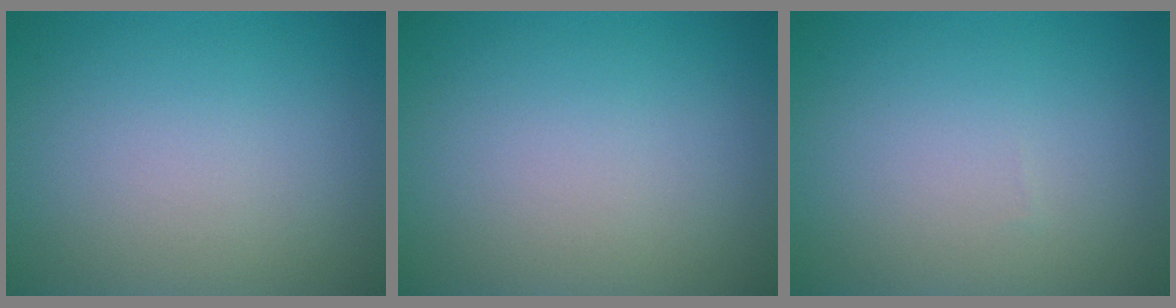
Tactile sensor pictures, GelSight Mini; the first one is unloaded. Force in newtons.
{"total": 0.0}
{"total": 0.0}